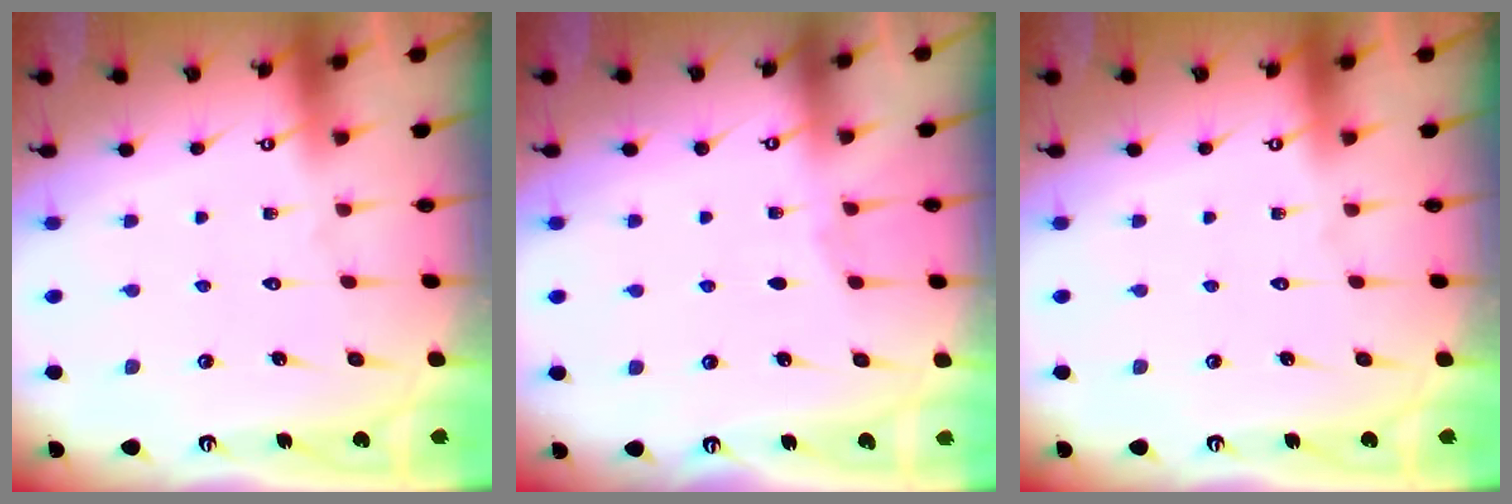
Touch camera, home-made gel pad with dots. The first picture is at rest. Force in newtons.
{"total": 2.5, "press": 2.5, "slide": 0.4}
{"total": 0.0}